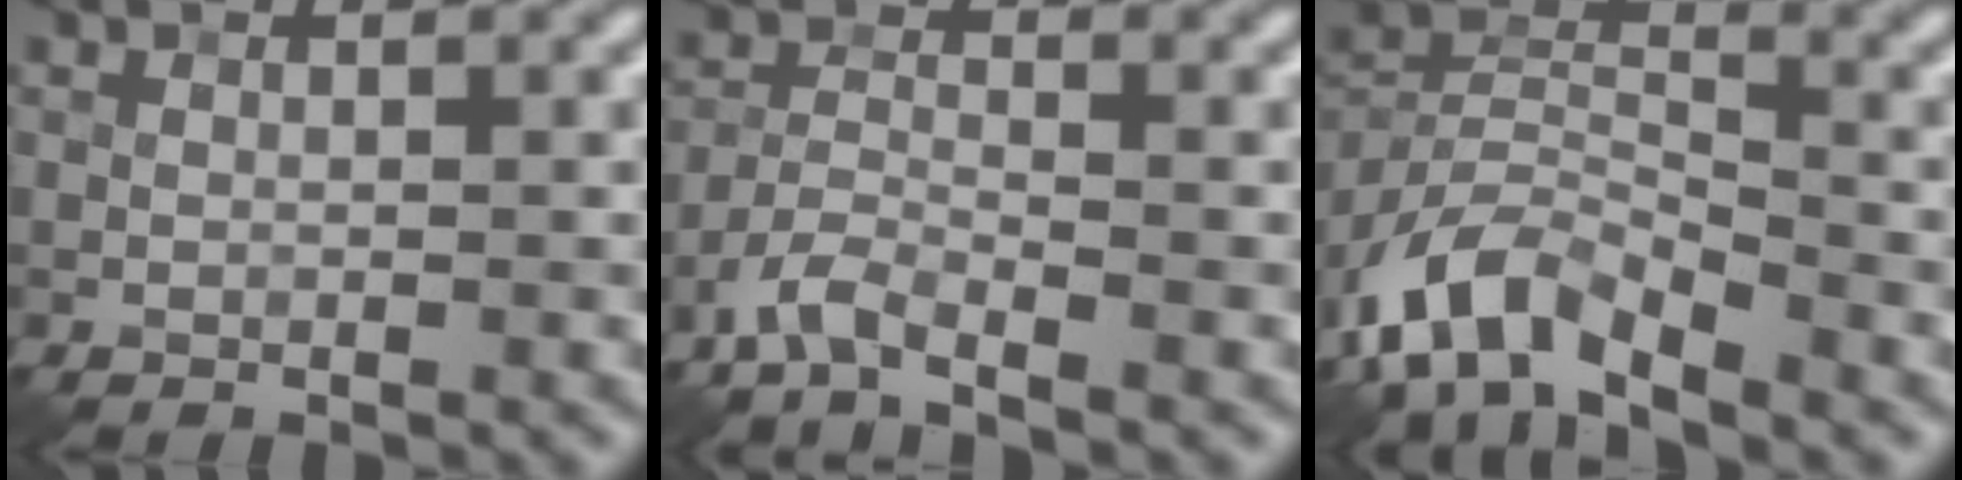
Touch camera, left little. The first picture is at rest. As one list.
[{"total": 3.3, "force": [-2.7, 0.6, 1.8], "torque": [-0.044, 0.000, -0.064]}, {"total": 7.6, "force": [-5.5, 2.9, 4.3], "torque": [-0.078, 0.001, -0.117]}]